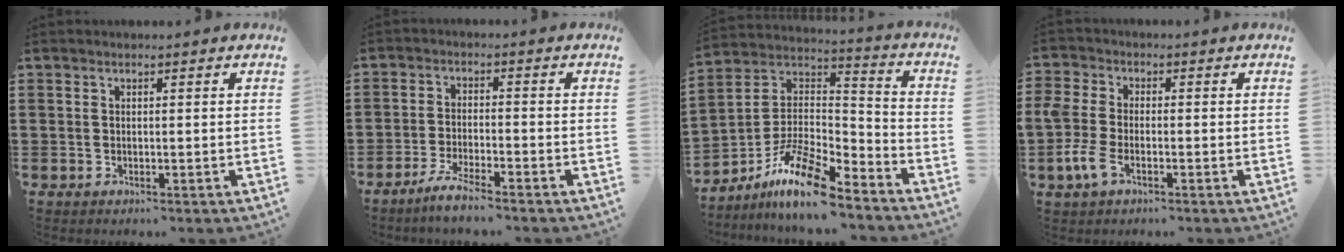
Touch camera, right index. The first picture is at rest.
{"total": 3.8, "force": [-3.5, -0.1, 1.7], "torque": [-0.044, -0.004, -0.070]}
{"total": 11.4, "force": [-8.6, 2.7, 6.9], "torque": [-0.141, 0.017, -0.174]}
{"total": 5.3, "force": [-2.2, 2.8, 4.0], "torque": [-0.111, -0.004, -0.051]}